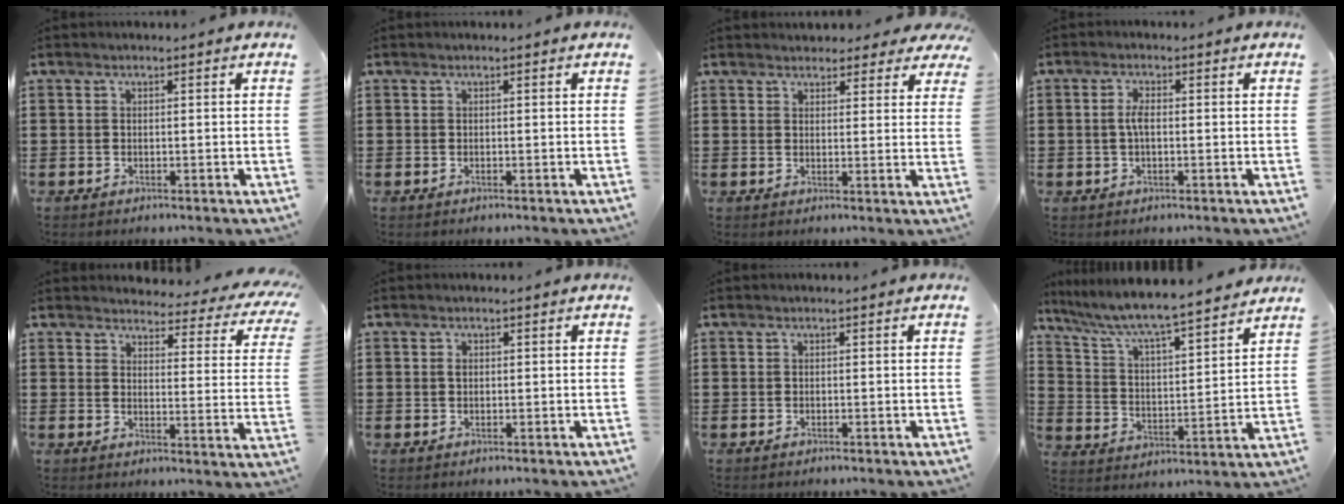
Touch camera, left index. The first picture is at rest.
{"total": 0.0}
{"total": 3.3, "force": [3.1, 1.2, 0.6], "torque": [-0.014, -0.009, 0.055]}
{"total": 2.8, "force": [0.1, 0.9, 2.6], "torque": [-0.058, 0.000, -0.002]}
{"total": 3.6, "force": [3.4, 0.6, 1.1], "torque": [-0.035, -0.028, 0.053]}
{"total": 0.8, "force": [0.2, 0.5, 0.5], "torque": [-0.013, 0.002, 0.003]}
{"total": 0.0}
{"total": 6.0, "force": [5.5, 0.1, 2.3], "torque": [-0.071, -0.044, 0.087]}